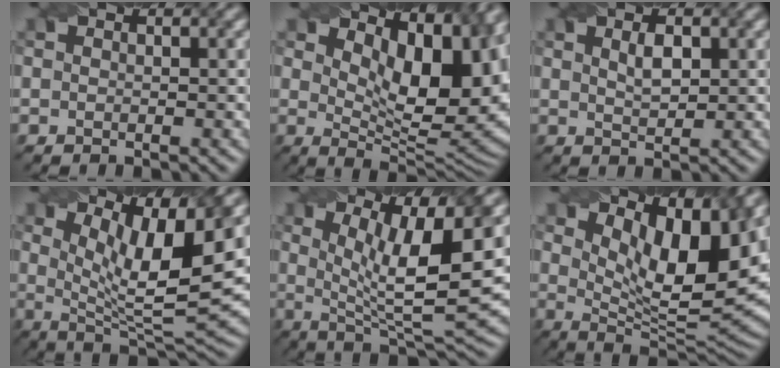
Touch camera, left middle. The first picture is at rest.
{"total": 12.0, "force": [5.0, 5.1, 9.7], "torque": [-0.131, 0.000, 0.083]}
{"total": 2.0, "force": [0.8, 0.8, 1.6], "torque": [-0.031, 0.000, 0.017]}
{"total": 10.4, "force": [3.9, 2.8, 9.2], "torque": [-0.144, -0.003, 0.068]}
{"total": 10.2, "force": [2.3, 2.6, 9.6], "torque": [-0.152, -0.003, 0.042]}
{"total": 10.8, "force": [4.9, 3.6, 8.9], "torque": [-0.146, -0.005, 0.086]}